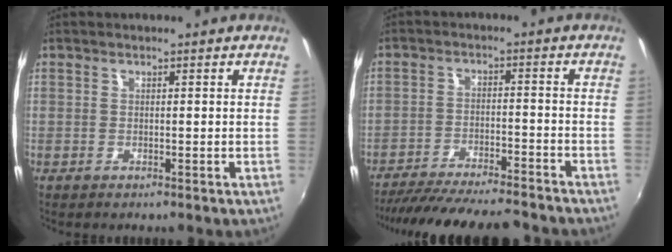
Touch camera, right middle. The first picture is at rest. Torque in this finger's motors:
{"motor_torque": [1.09, -1.05, 0.29, 0.15]}